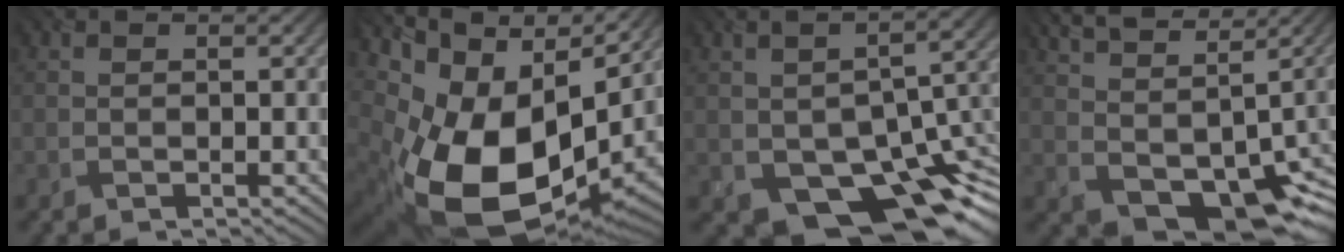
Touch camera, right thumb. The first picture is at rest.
{"total": 18.7, "force": [-0.7, 12.3, 14.1], "torque": [-0.293, -0.045, 0.014]}
{"total": 16.9, "force": [-7.3, 9.7, 11.8], "torque": [-0.174, -0.026, -0.088]}
{"total": 12.5, "force": [3.7, 7.7, 9.1], "torque": [-0.166, -0.017, 0.101]}